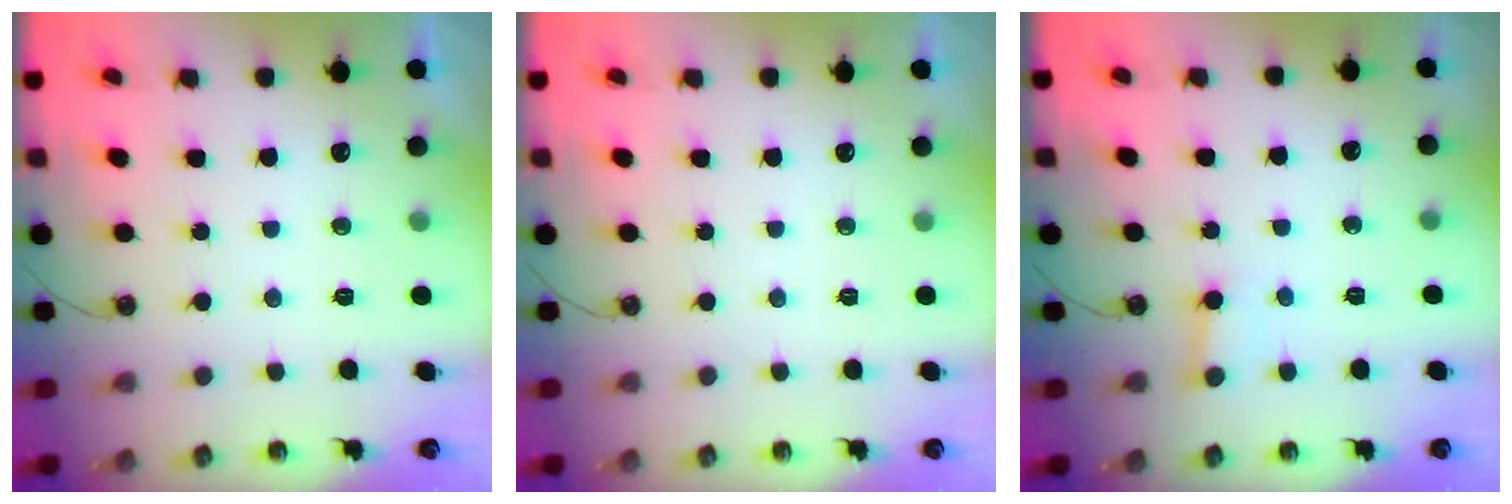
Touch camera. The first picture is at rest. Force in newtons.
{"total": 0.0}
{"total": 2.9, "press": 2.9, "slide": 0.2}